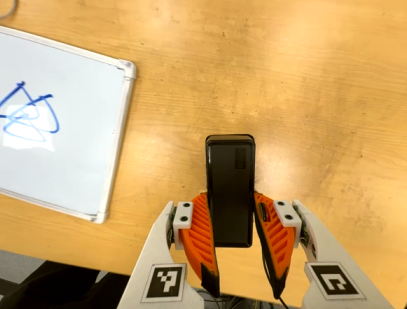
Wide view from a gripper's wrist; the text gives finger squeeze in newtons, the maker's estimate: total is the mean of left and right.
{"total": 6.2, "left": 4.5, "right": 7.9}